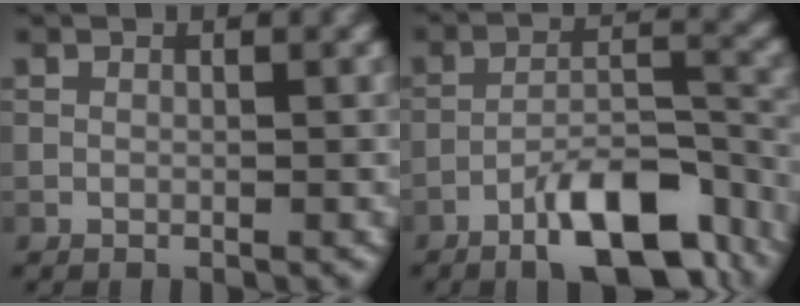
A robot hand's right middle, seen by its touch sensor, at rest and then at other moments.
{"total": 9.0, "force": [-6.0, 2.9, 6.1], "torque": [-0.090, 0.006, -0.102]}